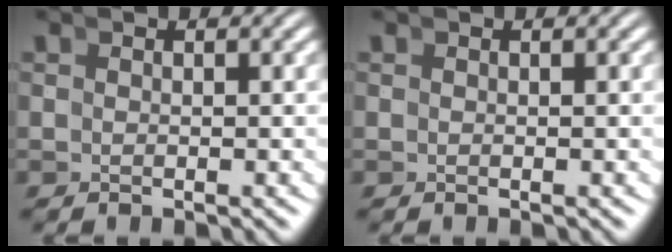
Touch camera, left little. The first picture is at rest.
{"total": 0.0}